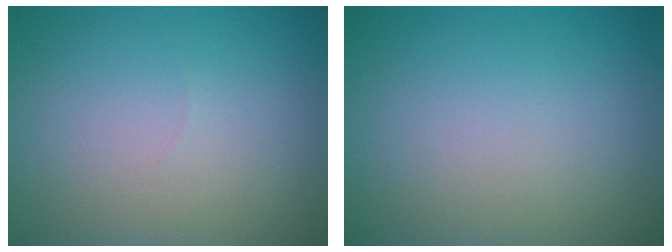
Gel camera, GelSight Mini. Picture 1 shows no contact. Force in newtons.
{"total": 0.0}